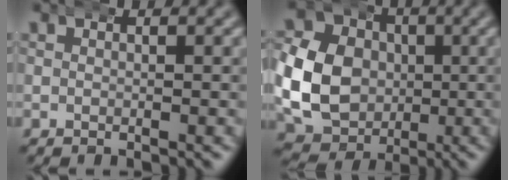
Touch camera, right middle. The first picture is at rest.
{"total": 12.9, "force": [0.0, 11.3, 6.2], "torque": [-0.143, -0.041, 0.005]}